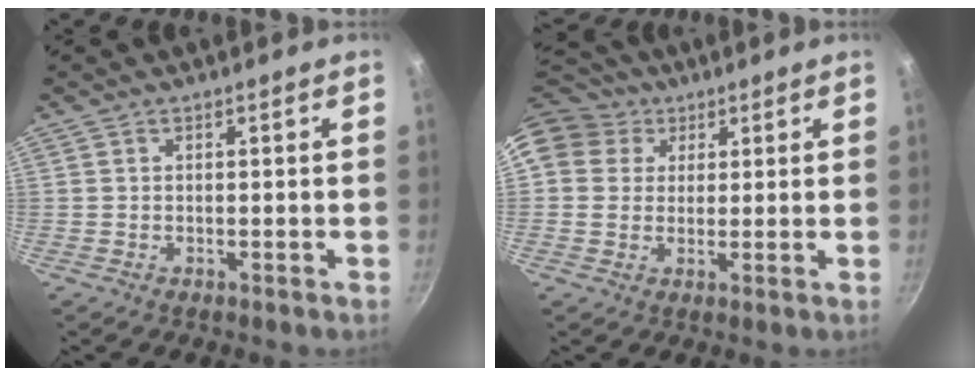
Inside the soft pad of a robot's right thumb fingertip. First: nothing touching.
{"total": 12.5, "force": [5.2, 10.2, 5.0], "torque": [-0.079, 0.011, 0.085]}